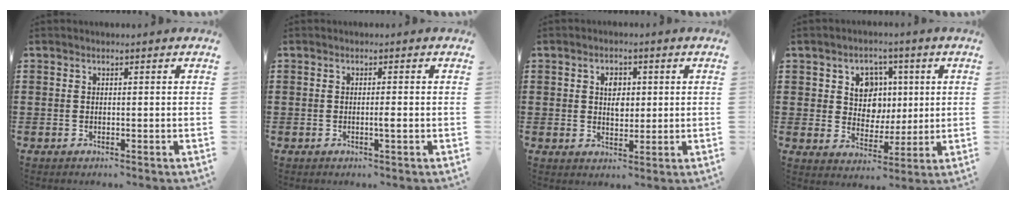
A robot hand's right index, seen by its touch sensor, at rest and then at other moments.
{"total": 1.3, "force": [-0.4, -0.1, 1.3], "torque": [-0.022, -0.004, -0.007]}
{"total": 3.4, "force": [0.7, 2.2, 2.6], "torque": [-0.040, 0.004, 0.007]}
{"total": 6.8, "force": [1.7, 6.0, 2.7], "torque": [-0.064, 0.015, 0.026]}